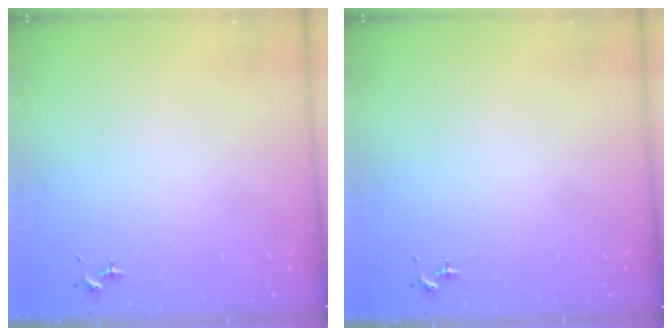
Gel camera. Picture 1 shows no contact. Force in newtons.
{"total": 0.0}